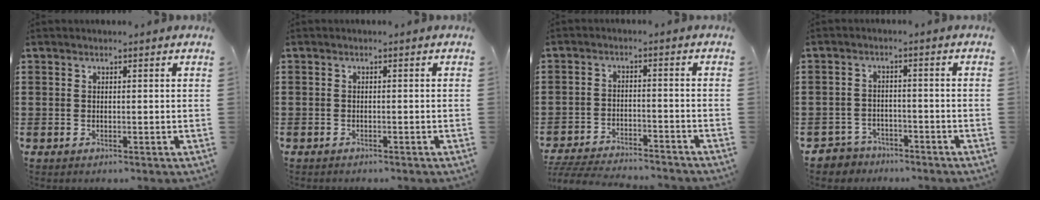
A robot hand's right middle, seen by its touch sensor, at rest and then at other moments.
{"total": 0.6, "force": [-0.6, 0.1, 0.0], "torque": [-0.001, 0.000, -0.013]}
{"total": 5.0, "force": [-4.9, 0.3, 1.0], "torque": [-0.029, -0.001, -0.102]}
{"total": 3.1, "force": [-2.9, 1.0, -0.3], "torque": [-0.005, 0.000, -0.065]}